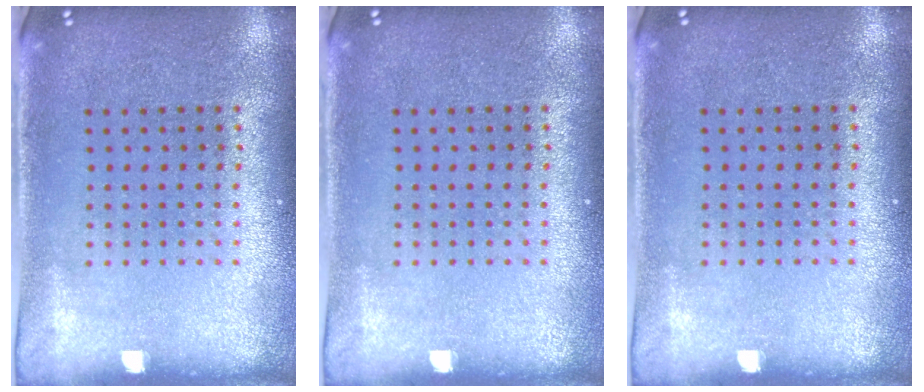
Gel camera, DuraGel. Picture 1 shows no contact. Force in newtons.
{"total": 0.0}
{"total": 0.0}